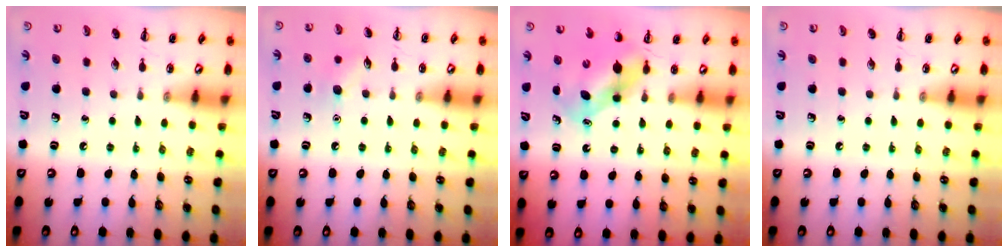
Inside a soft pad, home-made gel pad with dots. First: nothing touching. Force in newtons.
{"total": 7.6, "press": 7.4, "slide": 1.9}
{"total": 5.4, "press": 5.4, "slide": 0.5}
{"total": 0.0}